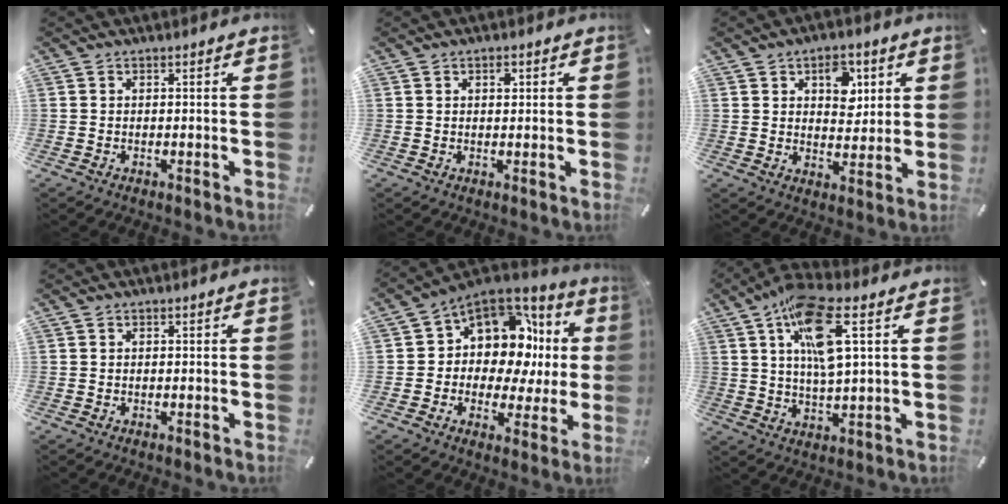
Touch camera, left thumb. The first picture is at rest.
{"total": 1.5, "force": [0.6, 0.9, 1.0], "torque": [-0.013, 0.001, 0.008]}
{"total": 7.7, "force": [2.8, 5.4, 4.6], "torque": [-0.037, -0.010, 0.040]}
{"total": 0.0}
{"total": 13.9, "force": [3.1, 10.1, 9.1], "torque": [-0.141, -0.033, 0.050]}
{"total": 13.8, "force": [5.2, 4.2, 12.1], "torque": [-0.230, -0.007, 0.087]}